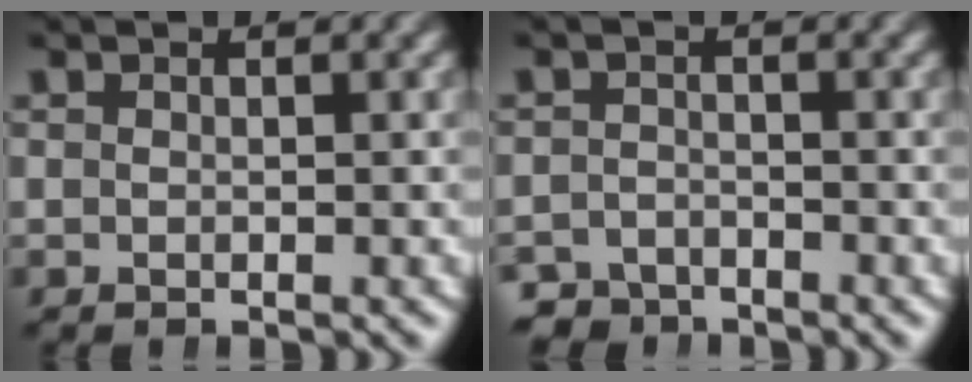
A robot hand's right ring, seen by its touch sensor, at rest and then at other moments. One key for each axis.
{"total": 3.0, "fx": -2.8, "fy": 1.0, "fz": -0.4, "tx": 0.010, "ty": -0.019, "tz": -0.048}